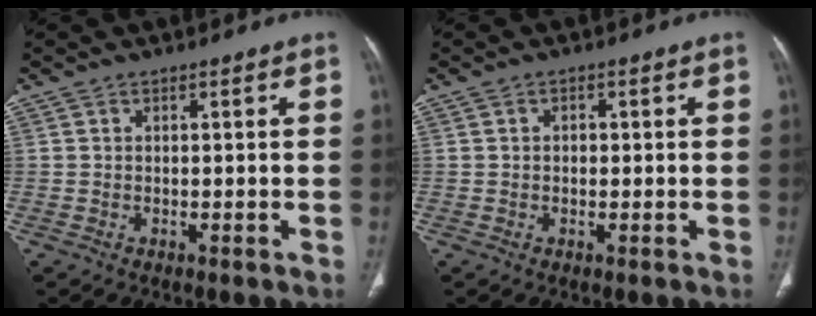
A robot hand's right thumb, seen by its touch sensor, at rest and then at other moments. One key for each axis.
{"total": 1.3, "fx": 0.2, "fy": 1.0, "fz": 0.8, "tx": -0.008, "ty": 0.004, "tz": 0.002}